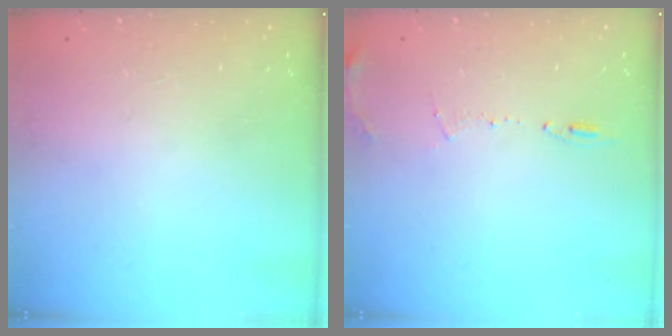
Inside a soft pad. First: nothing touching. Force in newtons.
{"total": 8.2, "press": 7.9, "slide": 2.3}